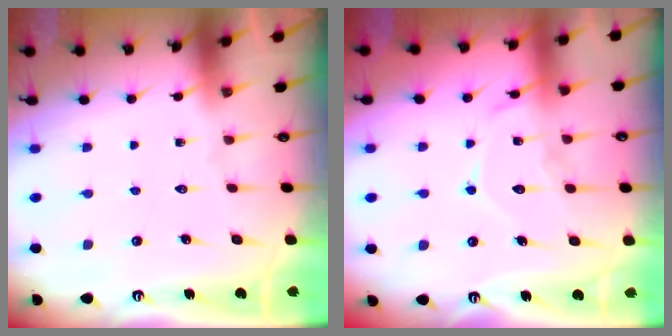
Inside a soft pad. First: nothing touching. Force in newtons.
{"total": 12.4, "press": 12.4, "slide": 1.2}